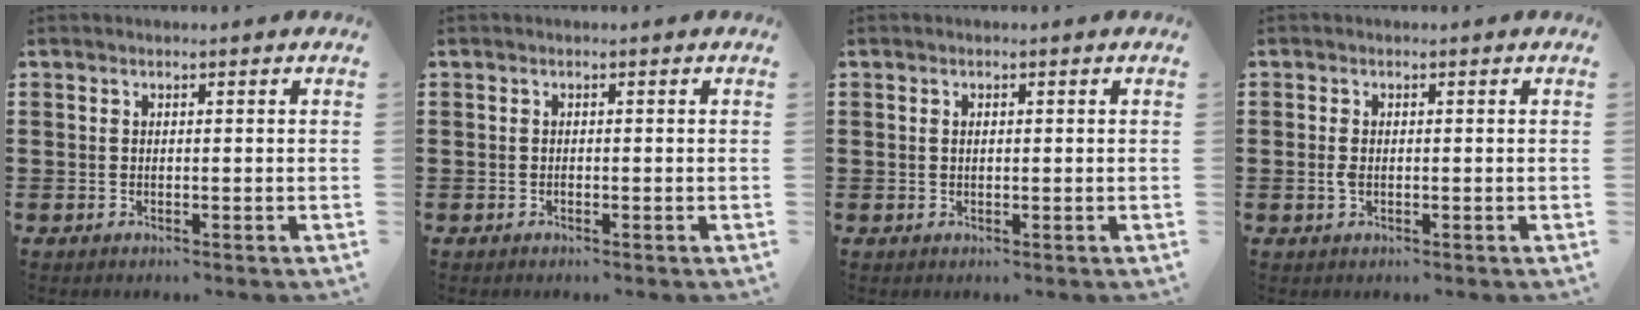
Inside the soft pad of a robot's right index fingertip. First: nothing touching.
{"total": 0.0}
{"total": 0.7, "force": [0.1, 0.4, 0.6], "torque": [-0.014, 0.001, 0.002]}
{"total": 1.5, "force": [-0.2, 0.9, 1.3], "torque": [-0.033, 0.000, -0.006]}